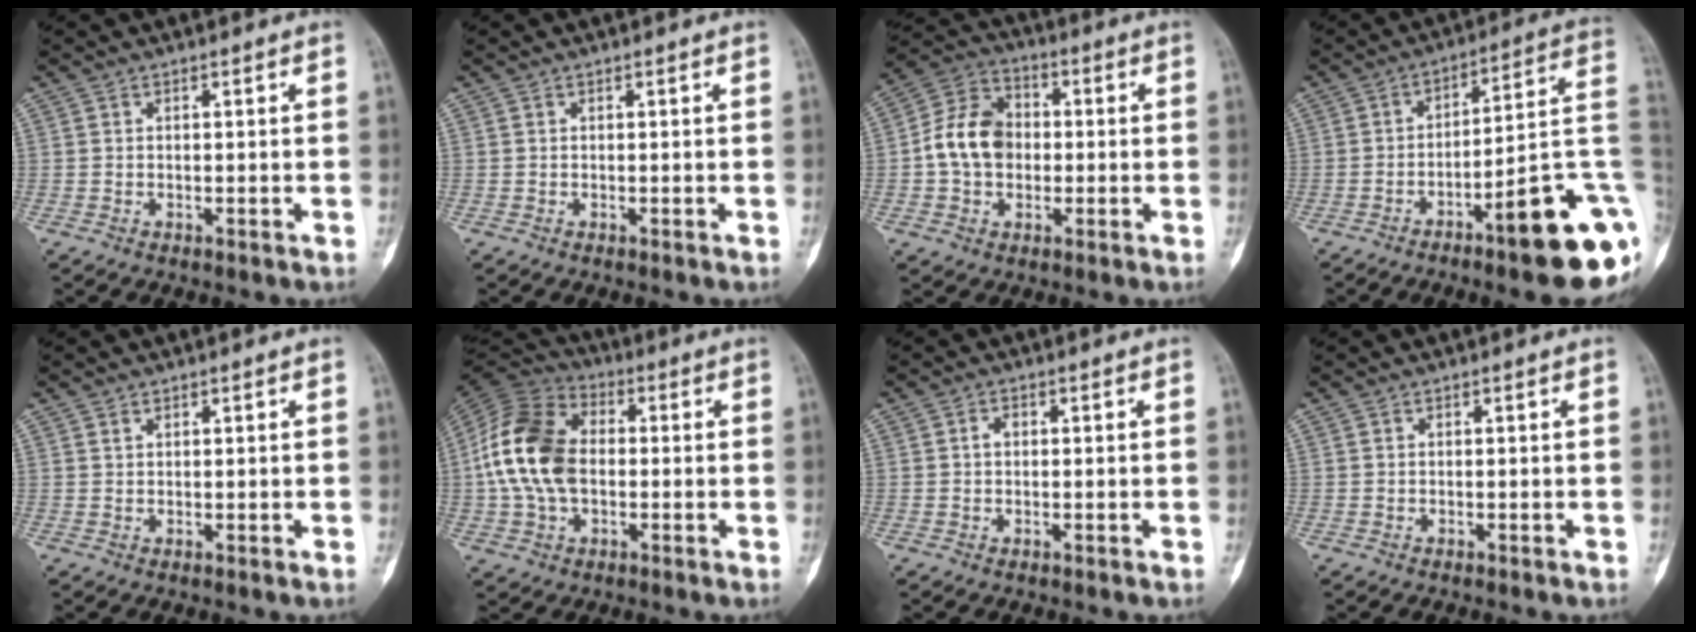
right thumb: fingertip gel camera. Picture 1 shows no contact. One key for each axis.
{"total": 0.0}
{"total": 11.3, "fx": -0.5, "fy": 8.7, "fz": 7.2, "tx": -0.114, "ty": 0.031, "tz": -0.019}
{"total": 19.3, "fx": -7.0, "fy": 4.2, "fz": 17.5, "tx": -0.170, "ty": 0.053, "tz": -0.090}
{"total": 0.8, "fx": 0.7, "fy": 0.4, "fz": -0.2, "tx": 0.007, "ty": -0.003, "tz": 0.010}
{"total": 15.4, "fx": -0.4, "fy": 10.5, "fz": 11.3, "tx": -0.214, "ty": 0.027, "tz": -0.015}
{"total": 1.3, "fx": 0.1, "fy": 0.9, "fz": 0.9, "tx": -0.009, "ty": 0.003, "tz": 0.000}
{"total": 0.0}